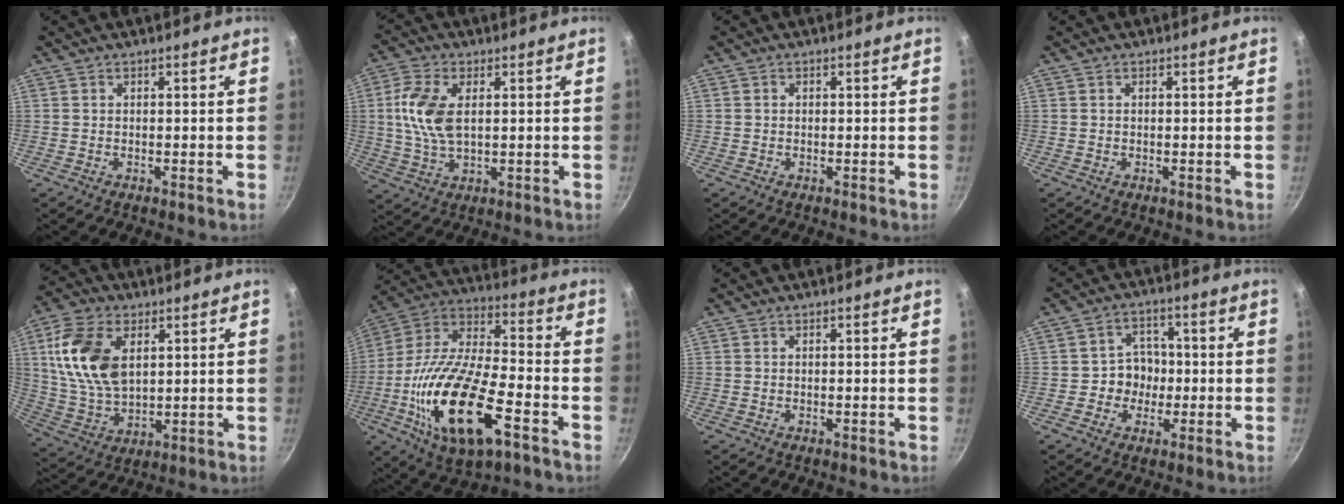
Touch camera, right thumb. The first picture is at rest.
{"total": 9.9, "force": [1.7, 5.4, 8.1], "torque": [-0.164, 0.003, 0.031]}
{"total": 0.6, "force": [0.0, 0.5, 0.2], "torque": [-0.001, 0.003, 0.000]}
{"total": 0.0}
{"total": 15.4, "force": [4.3, 9.3, 11.5], "torque": [-0.207, -0.010, 0.091]}
{"total": 24.7, "force": [-8.8, 10.2, 20.7], "torque": [-0.387, 0.020, -0.167]}
{"total": 0.0}
{"total": 5.9, "force": [-0.9, 5.4, 2.2], "torque": [0.013, 0.016, -0.021]}